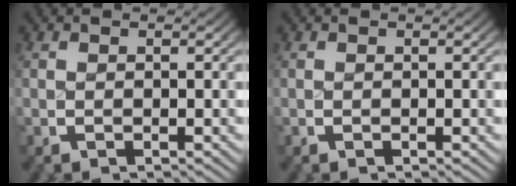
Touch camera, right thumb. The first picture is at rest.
{"total": 0.0}